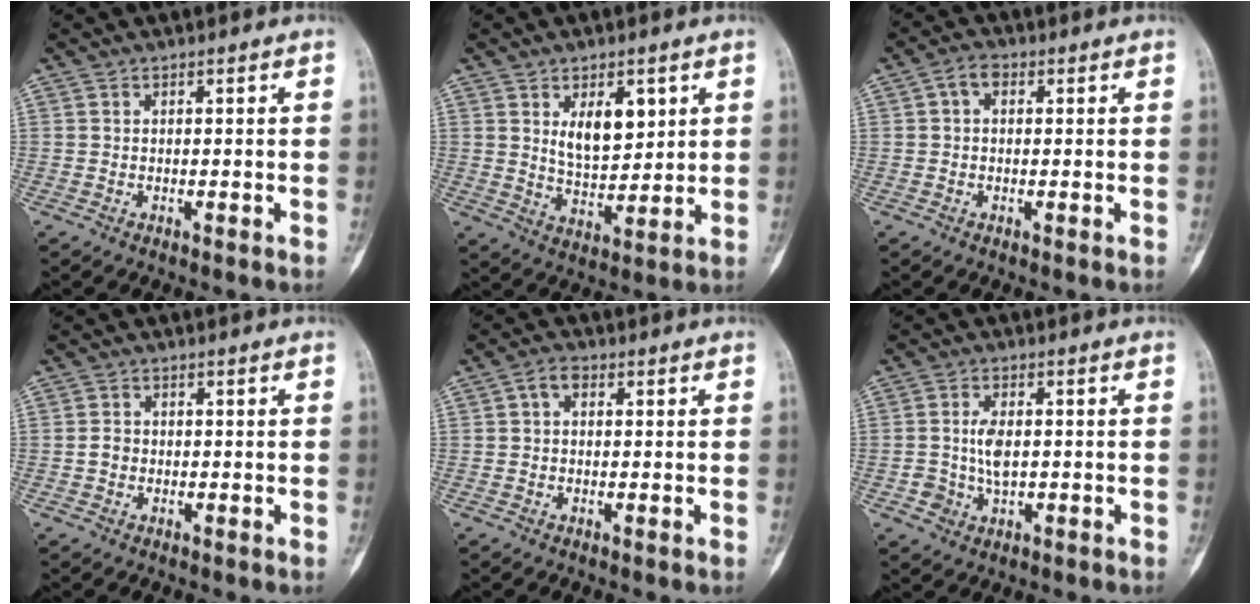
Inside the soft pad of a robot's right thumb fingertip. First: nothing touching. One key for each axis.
{"total": 9.0, "fx": 3.3, "fy": 4.9, "fz": 6.8, "tx": -0.081, "ty": -0.027, "tz": 0.062}
{"total": 3.1, "fx": 0.7, "fy": 2.2, "fz": 2.1, "tx": -0.026, "ty": 0.014, "tz": 0.009}
{"total": 1.7, "fx": -0.4, "fy": 1.5, "fz": 0.8, "tx": -0.010, "ty": 0.006, "tz": -0.009}
{"total": 2.8, "fx": 0.7, "fy": 1.9, "fz": 1.9, "tx": -0.023, "ty": 0.013, "tz": 0.009}
{"total": 5.0, "fx": -0.4, "fy": 3.1, "fz": 3.9, "tx": -0.065, "ty": 0.005, "tz": -0.006}